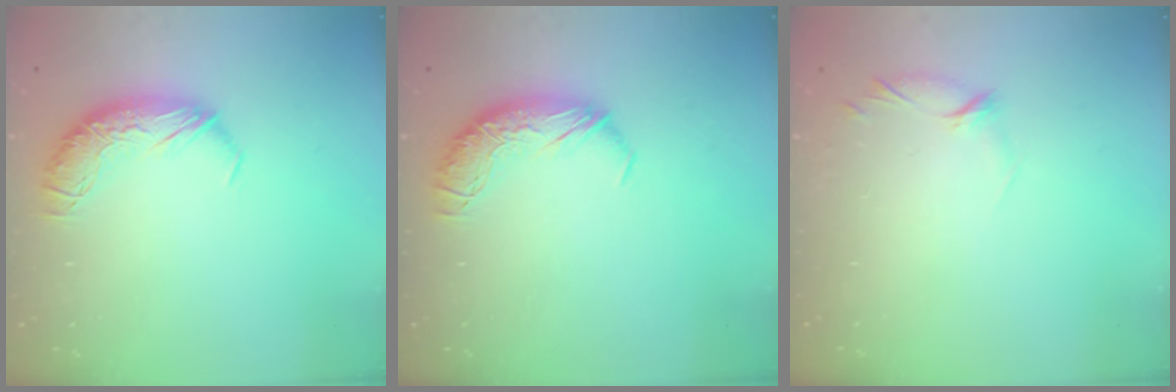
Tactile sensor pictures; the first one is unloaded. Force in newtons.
{"total": 0.0}
{"total": 6.4, "press": 6.3, "slide": 1.0}